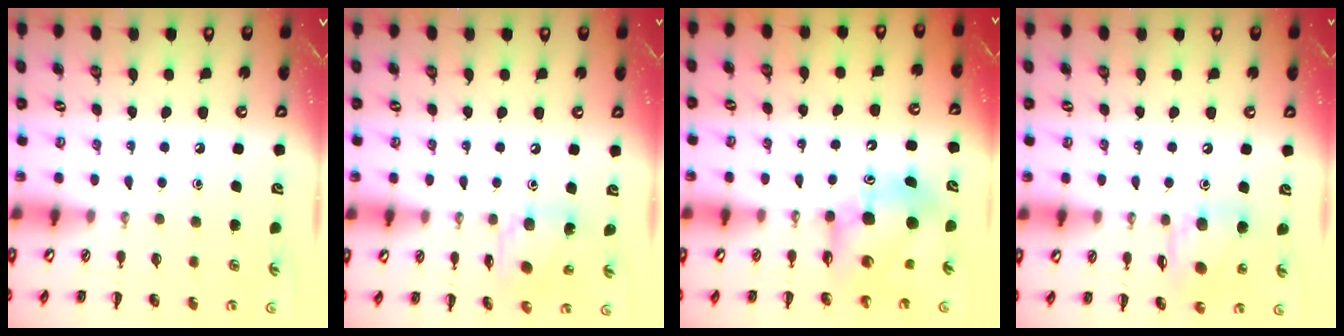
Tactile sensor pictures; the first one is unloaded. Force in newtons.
{"total": 8.4, "press": 8.4, "slide": 0.7}
{"total": 10.2, "press": 10.0, "slide": 2.3}
{"total": 11.0, "press": 10.7, "slide": 2.3}